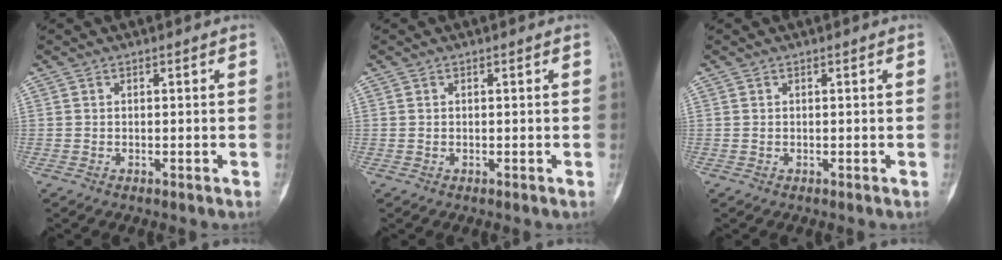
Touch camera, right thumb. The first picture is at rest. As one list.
[{"total": 0.0}, {"total": 0.0}]